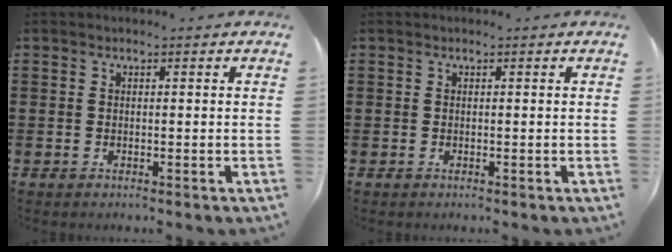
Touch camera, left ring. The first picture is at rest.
{"total": 0.0}